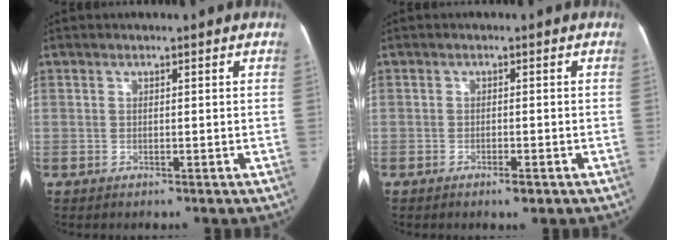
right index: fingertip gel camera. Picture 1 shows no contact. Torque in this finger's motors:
{"motor_torque": [0.06, -0.05, 0.00, 0.00]}